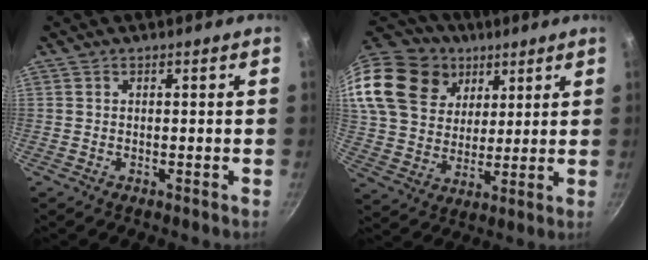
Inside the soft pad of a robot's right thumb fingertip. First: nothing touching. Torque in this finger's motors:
{"motor_torque": [-1.45, 2.09, 1.66, 0.44, 0.22]}